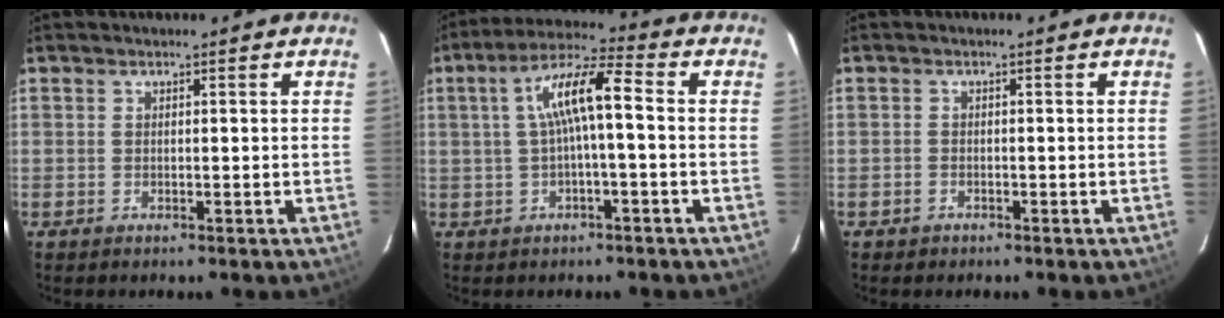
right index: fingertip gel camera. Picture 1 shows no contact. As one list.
[{"total": 8.9, "force": [0.1, 1.7, 8.7], "torque": [-0.171, 0.024, 0.004]}, {"total": 1.3, "force": [-0.9, 1.0, 0.1], "torque": [-0.005, 0.004, -0.013]}]